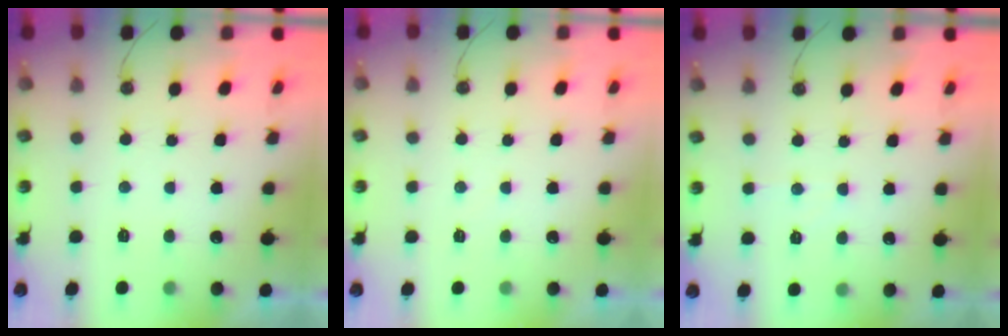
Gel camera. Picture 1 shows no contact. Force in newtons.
{"total": 3.6, "press": 3.6, "slide": 0.6}
{"total": 3.4, "press": 3.4, "slide": 0.5}